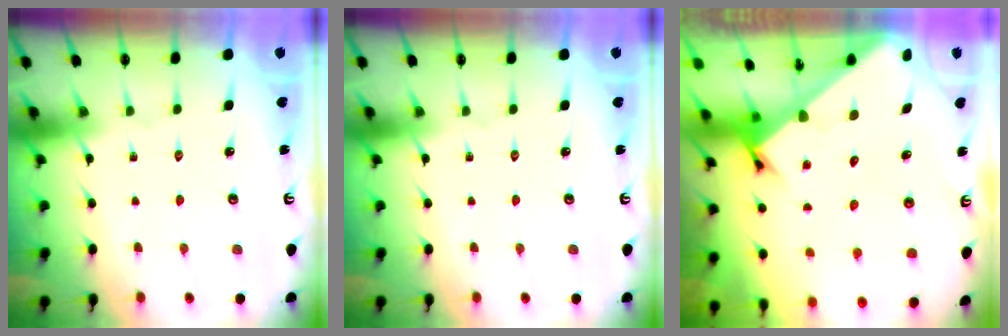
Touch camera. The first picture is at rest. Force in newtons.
{"total": 0.0}
{"total": 2.7, "press": 2.7, "slide": 0.3}